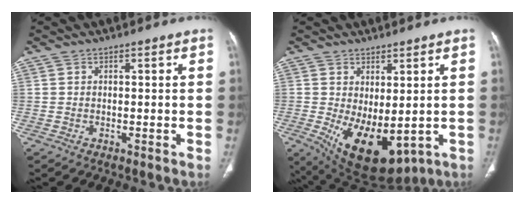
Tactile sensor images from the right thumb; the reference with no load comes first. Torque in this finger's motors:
{"motor_torque": [-0.42, 1.06, 0.93, 0.59, 0.37]}